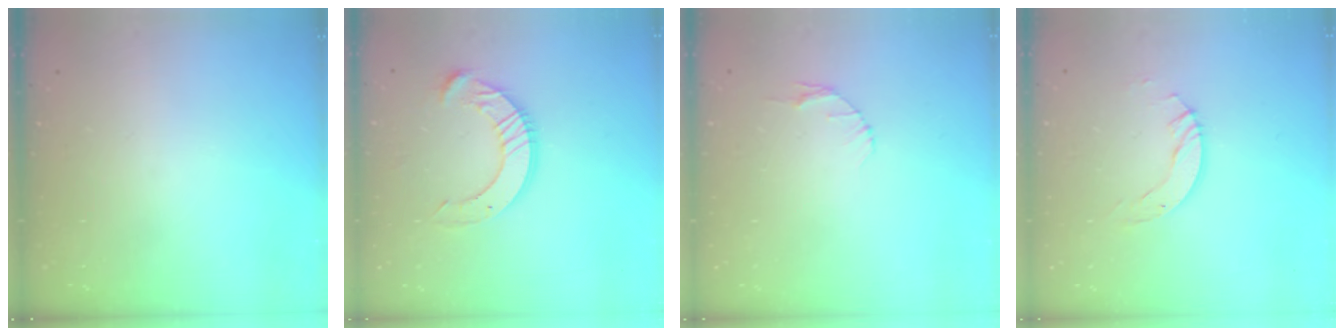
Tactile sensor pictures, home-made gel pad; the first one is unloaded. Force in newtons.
{"total": 12.2, "press": 12.1, "slide": 1.2}
{"total": 4.0, "press": 4.0, "slide": 0.6}
{"total": 5.6, "press": 5.5, "slide": 0.5}